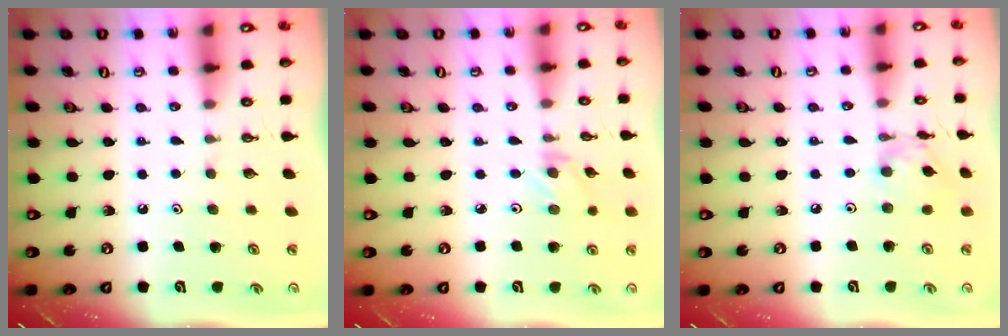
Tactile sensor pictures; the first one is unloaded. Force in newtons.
{"total": 1.2, "press": 1.1, "slide": 0.2}
{"total": 6.7, "press": 6.7, "slide": 0.3}